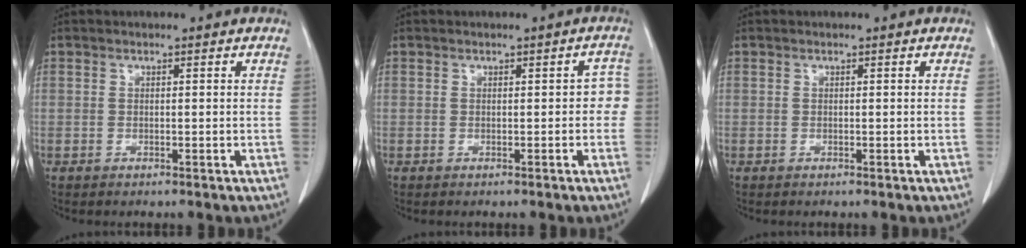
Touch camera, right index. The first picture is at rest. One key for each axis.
{"total": 2.3, "fx": -0.2, "fy": 1.5, "fz": 1.7, "tx": -0.002, "ty": 0.019, "tz": -0.004}
{"total": 0.0}